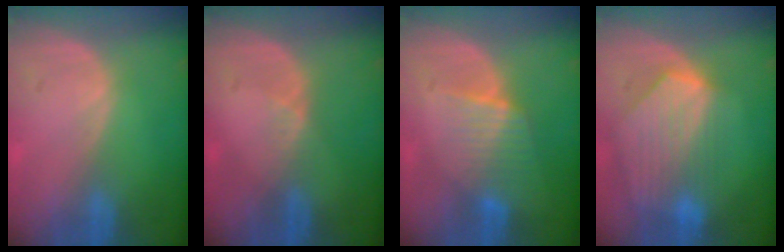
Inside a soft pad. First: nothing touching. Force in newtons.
{"total": 1.8, "press": 1.2, "slide": 1.3}
{"total": 6.5, "press": 5.7, "slide": 3.2}
{"total": 9.2, "press": 8.1, "slide": 4.3}